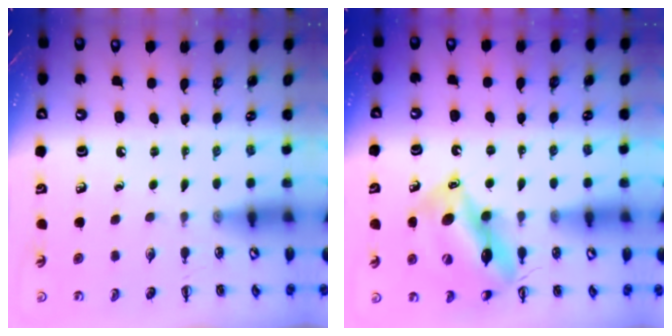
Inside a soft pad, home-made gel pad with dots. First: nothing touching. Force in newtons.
{"total": 15.2, "press": 14.9, "slide": 2.7}